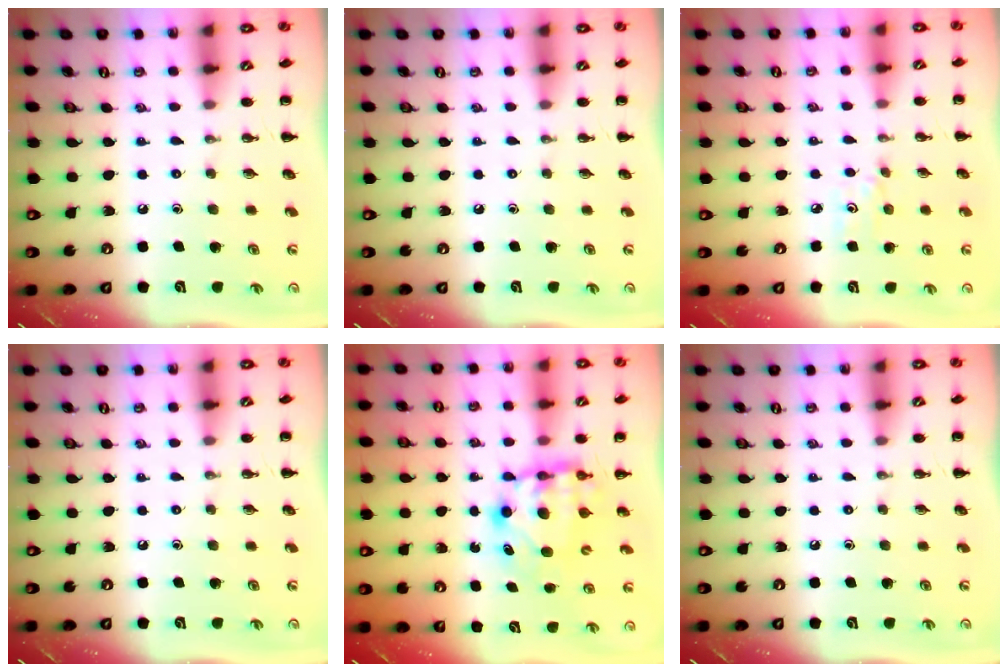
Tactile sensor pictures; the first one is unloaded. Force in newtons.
{"total": 0.0}
{"total": 3.0, "press": 2.8, "slide": 1.1}
{"total": 0.0}
{"total": 6.6, "press": 6.5, "slide": 1.2}
{"total": 0.0}